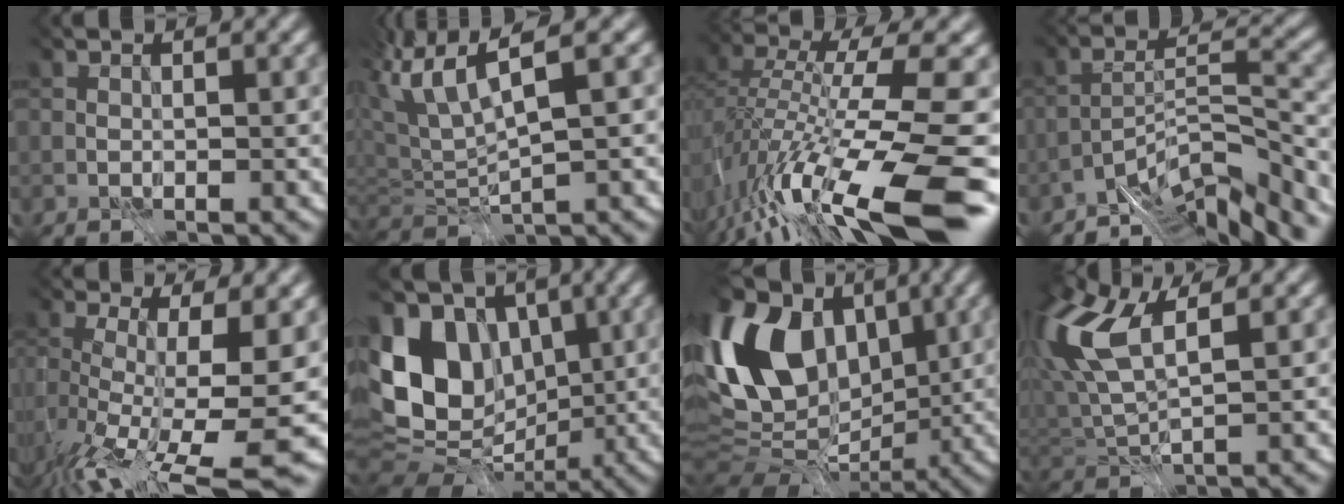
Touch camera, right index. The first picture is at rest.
{"total": 4.0, "force": [0.7, -0.1, 3.9], "torque": [-0.099, 0.000, 0.038]}
{"total": 14.1, "force": [-7.8, 2.2, 11.5], "torque": [-0.215, -0.017, -0.108]}
{"total": 8.8, "force": [-8.4, -0.8, 2.5], "torque": [-0.041, -0.015, -0.125]}
{"total": 13.3, "force": [-4.9, 3.9, 11.8], "torque": [-0.214, -0.038, -0.029]}
{"total": 8.7, "force": [-0.3, 6.8, 5.3], "torque": [-0.111, -0.014, 0.007]}
{"total": 11.6, "force": [1.0, 8.2, 8.3], "torque": [-0.161, 0.010, 0.029]}
{"total": 7.6, "force": [1.6, 3.1, 6.7], "torque": [-0.182, 0.007, 0.050]}